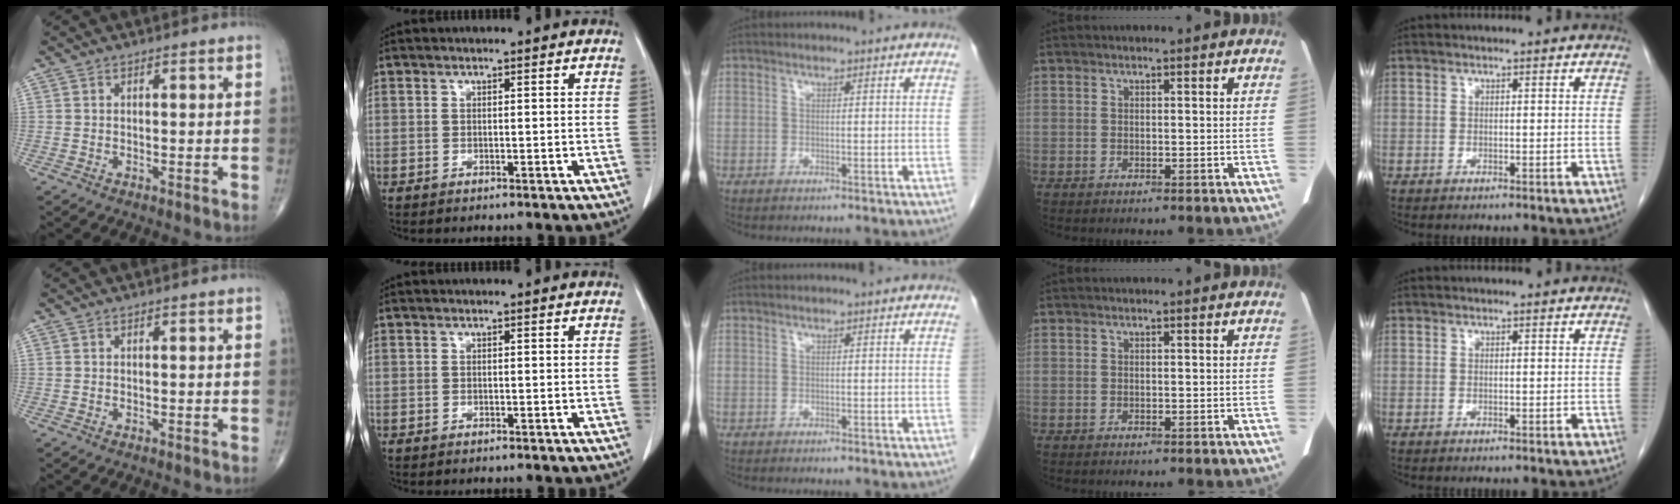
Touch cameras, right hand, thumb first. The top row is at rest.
{}